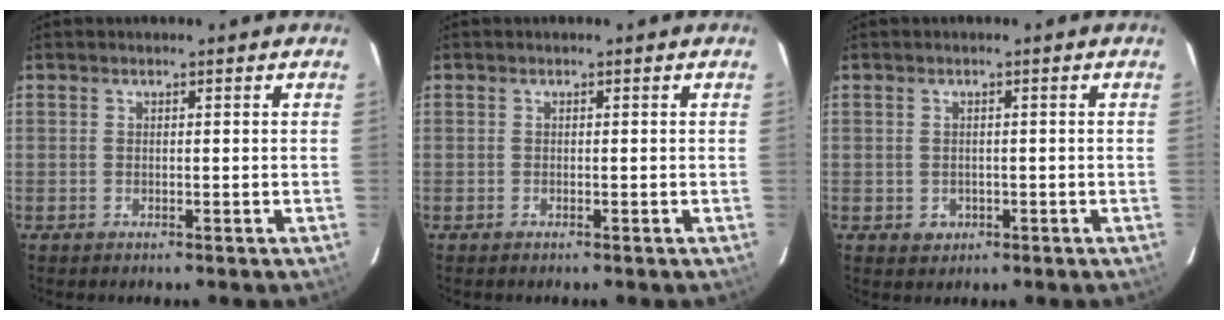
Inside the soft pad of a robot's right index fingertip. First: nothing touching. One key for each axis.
{"total": 0.0}
{"total": 2.2, "fx": -0.5, "fy": 2.1, "fz": 0.6, "tx": -0.010, "ty": 0.000, "tz": 0.000}